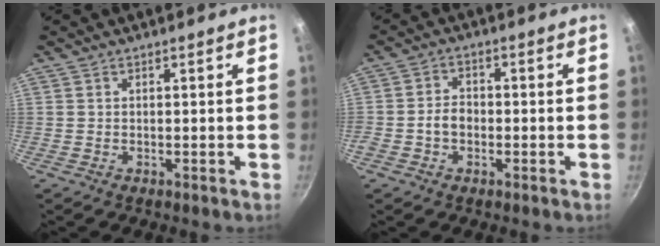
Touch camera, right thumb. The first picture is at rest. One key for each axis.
{"total": 3.7, "fx": -1.2, "fy": 2.8, "fz": 2.1, "tx": -0.023, "ty": 0.019, "tz": -0.025}